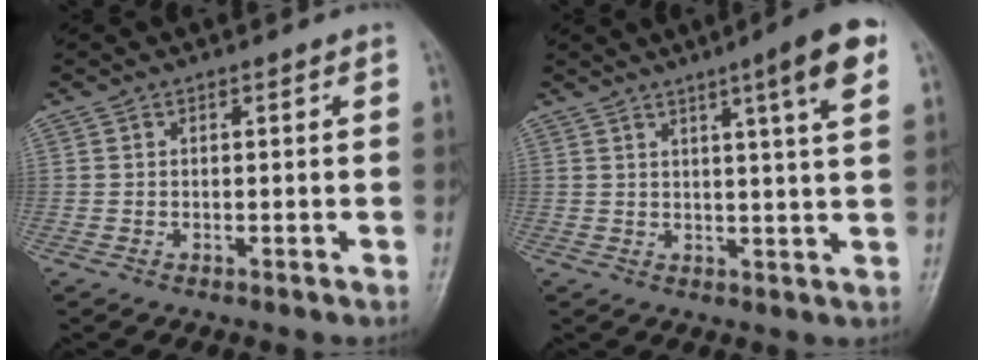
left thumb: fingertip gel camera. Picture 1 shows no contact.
{"total": 8.7, "force": [4.1, 0.2, 7.6], "torque": [-0.104, -0.010, 0.056]}